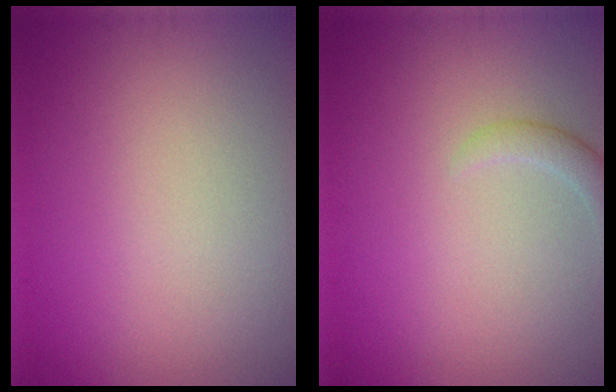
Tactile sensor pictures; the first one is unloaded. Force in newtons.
{"total": 1.4, "press": 1.4, "slide": 0.1}